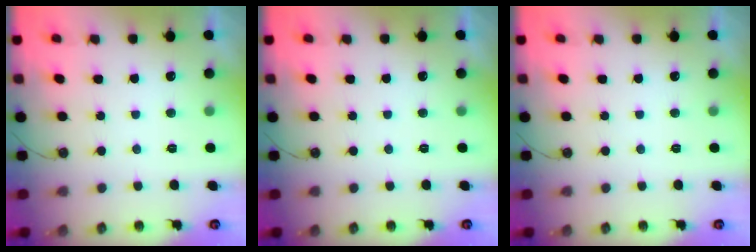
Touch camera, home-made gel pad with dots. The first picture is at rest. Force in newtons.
{"total": 0.0}
{"total": 0.0}